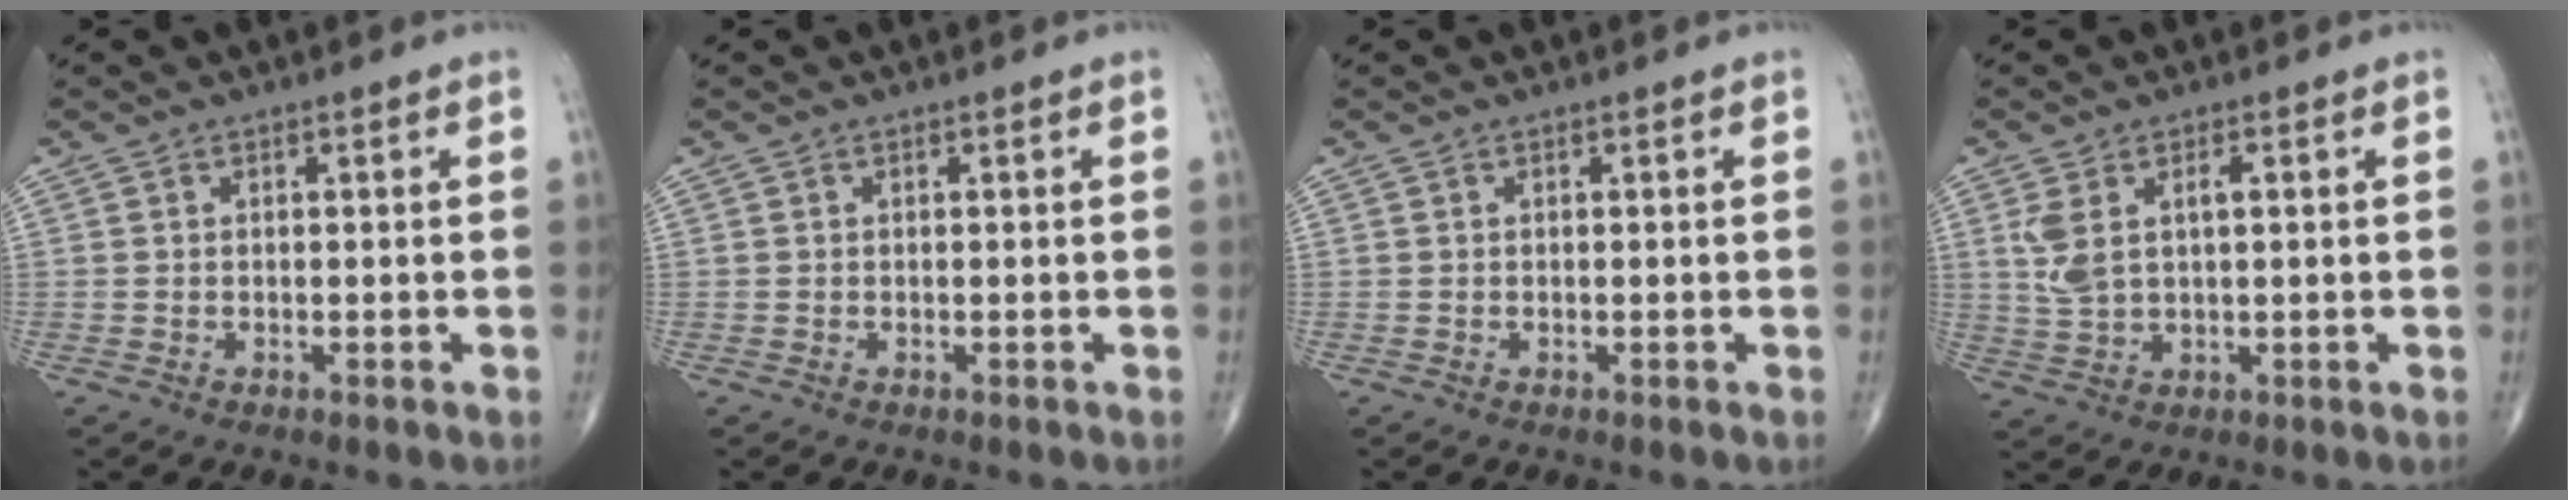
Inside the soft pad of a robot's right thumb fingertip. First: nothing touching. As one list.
[{"total": 0.0}, {"total": 0.0}, {"total": 6.1, "force": [1.6, 3.0, 5.1], "torque": [-0.111, 0.006, 0.039]}]